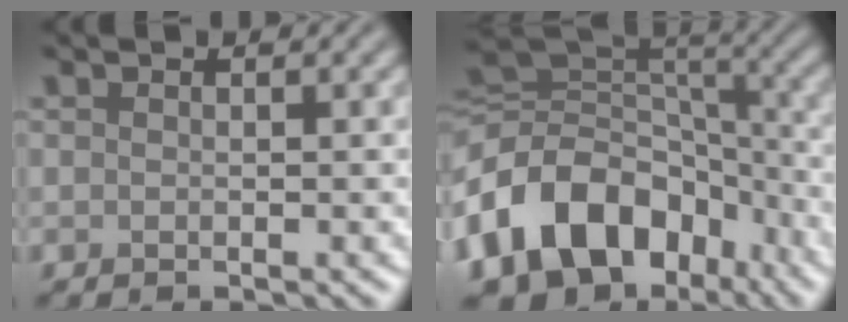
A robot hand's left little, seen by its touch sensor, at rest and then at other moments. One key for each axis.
{"total": 13.9, "fx": -6.1, "fy": 9.9, "fz": 7.6, "tx": -0.152, "ty": 0.004, "tz": -0.112}